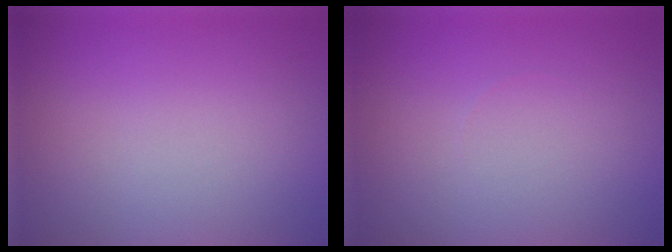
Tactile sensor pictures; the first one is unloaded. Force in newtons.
{"total": 0.0}